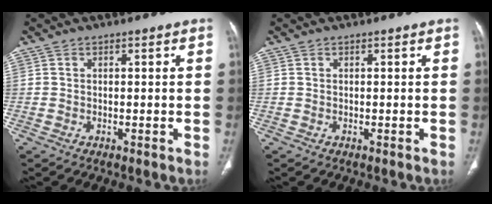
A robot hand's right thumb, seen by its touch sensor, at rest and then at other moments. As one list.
[{"total": 0.0}]